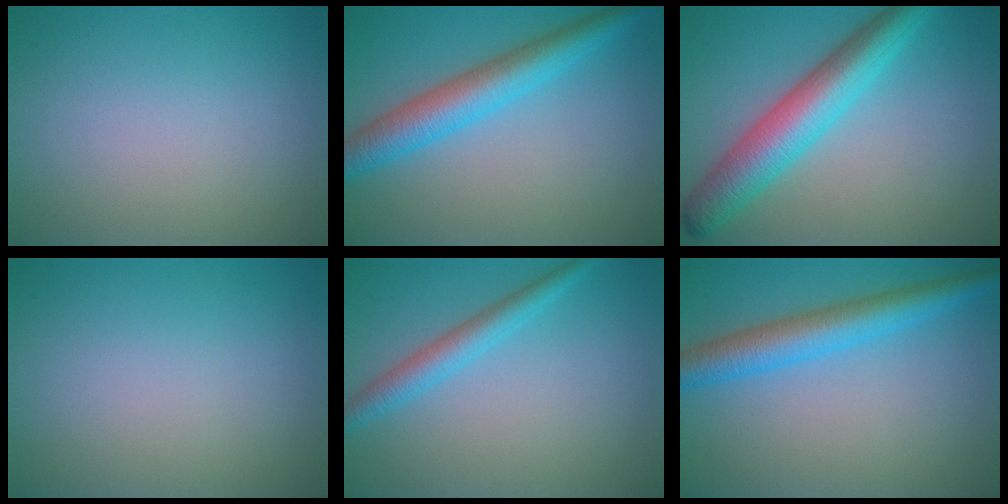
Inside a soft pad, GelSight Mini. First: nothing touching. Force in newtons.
{"total": 5.4, "press": 5.4, "slide": 0.1}
{"total": 6.7, "press": 6.7, "slide": 0.0}
{"total": 0.0}
{"total": 2.7, "press": 2.7, "slide": 0.1}
{"total": 4.9, "press": 4.9, "slide": 0.2}